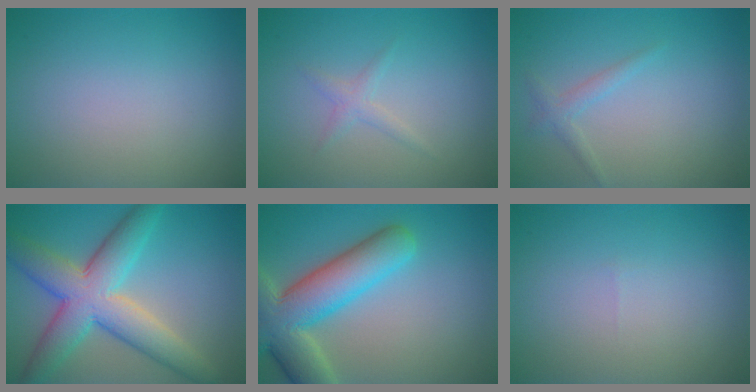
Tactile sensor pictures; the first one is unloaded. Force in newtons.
{"total": 1.2, "press": 1.2, "slide": 0.0}
{"total": 1.2, "press": 1.2, "slide": 0.1}
{"total": 8.7, "press": 8.7, "slide": 0.4}
{"total": 9.5, "press": 9.5, "slide": 0.7}
{"total": 0.0}